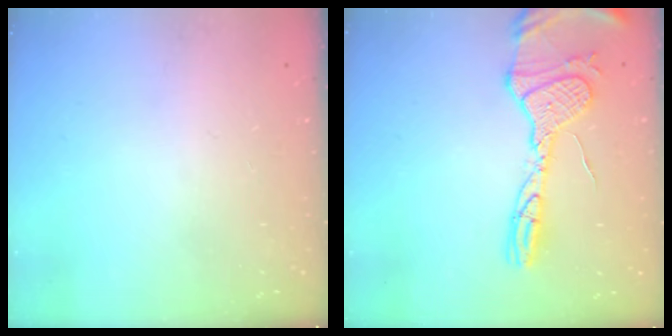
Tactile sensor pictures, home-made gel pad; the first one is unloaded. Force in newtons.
{"total": 17.0, "press": 17.0, "slide": 1.6}